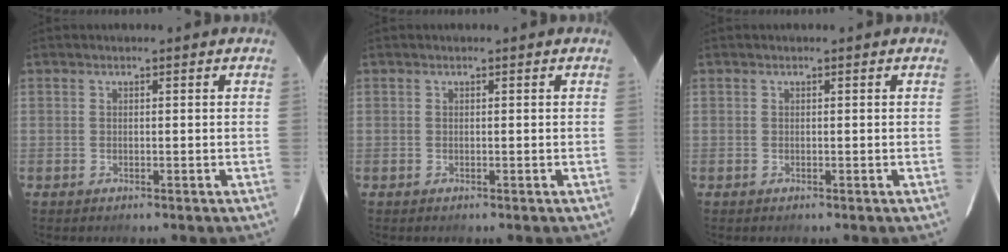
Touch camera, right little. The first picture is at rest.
{"total": 0.0}
{"total": 0.0}